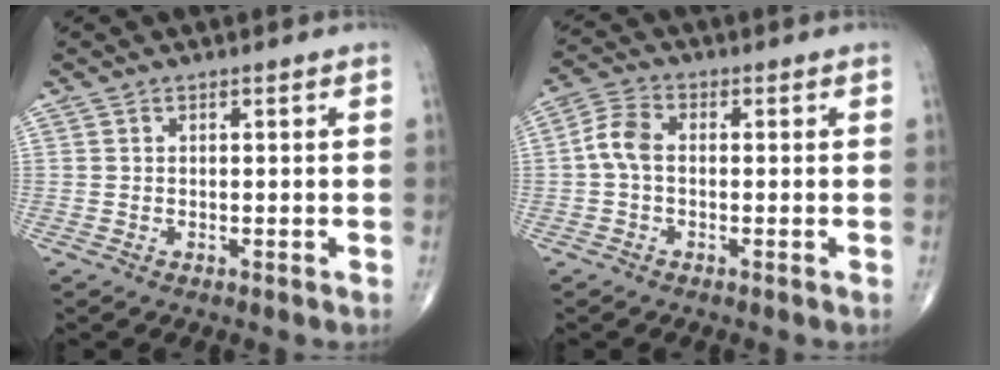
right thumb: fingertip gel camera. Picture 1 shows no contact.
{"total": 5.0, "force": [-0.4, 3.1, 3.9], "torque": [-0.080, 0.015, -0.019]}